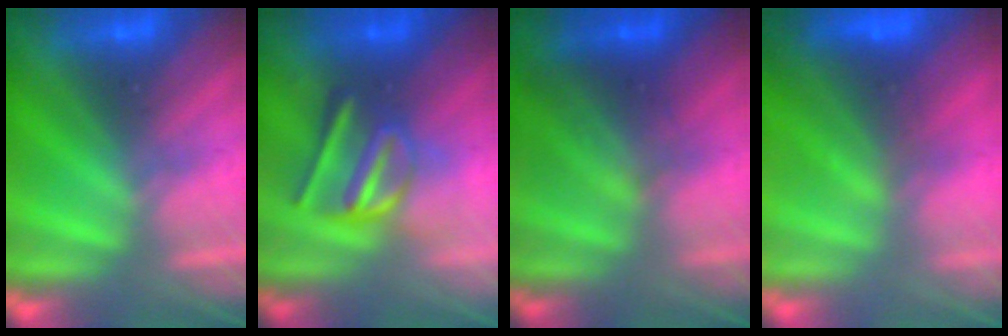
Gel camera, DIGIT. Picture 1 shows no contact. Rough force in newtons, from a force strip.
{"total": 2.9}
{"total": 2.0}
{"total": 5.8}